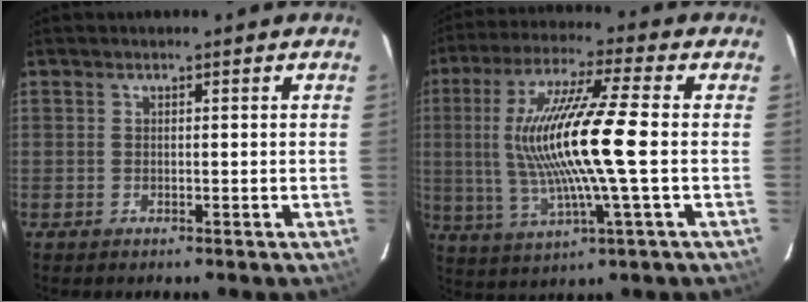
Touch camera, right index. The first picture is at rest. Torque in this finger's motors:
{"motor_torque": [1.66, -0.48, 1.05, 0.21]}